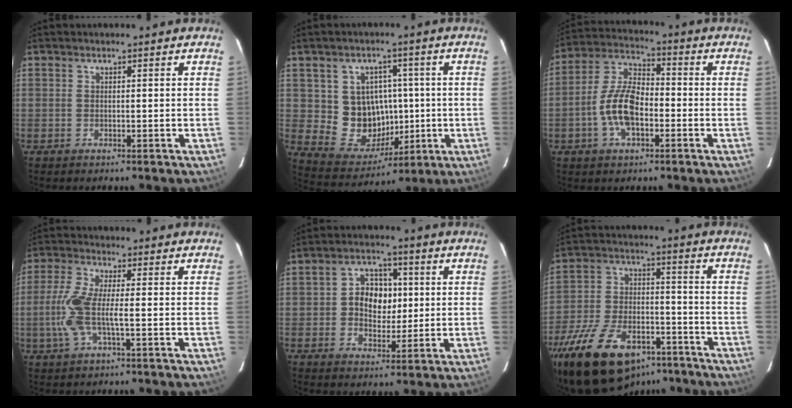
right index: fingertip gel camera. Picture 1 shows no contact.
{"total": 12.2, "force": [0.3, 11.3, 4.6], "torque": [-0.097, 0.013, 0.027]}
{"total": 10.7, "force": [-3.1, 5.4, 8.7], "torque": [-0.184, 0.013, -0.058]}
{"total": 8.2, "force": [-1.6, 1.6, 7.9], "torque": [-0.175, -0.002, -0.030]}
{"total": 7.9, "force": [0.6, 6.2, 4.9], "torque": [-0.092, 0.021, 0.014]}
{"total": 26.0, "force": [-17.4, 12.6, 14.6], "torque": [-0.296, -0.015, -0.267]}